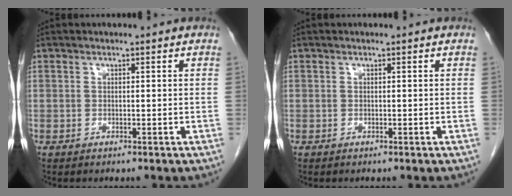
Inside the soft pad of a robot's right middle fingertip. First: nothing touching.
{"total": 0.0}